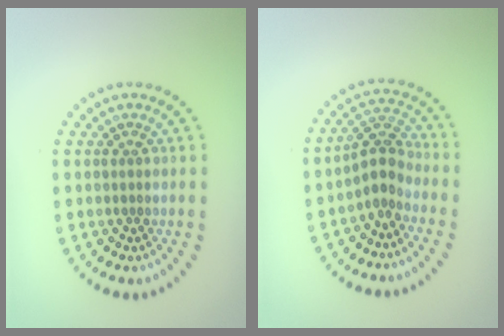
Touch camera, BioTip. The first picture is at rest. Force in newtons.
{"total": 2.8, "press": 2.4, "slide": 1.4}